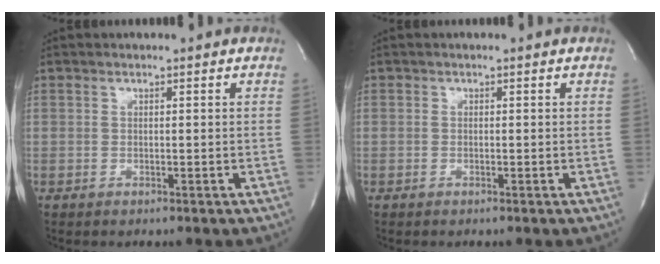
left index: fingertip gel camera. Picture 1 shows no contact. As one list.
[{"total": 0.0}]